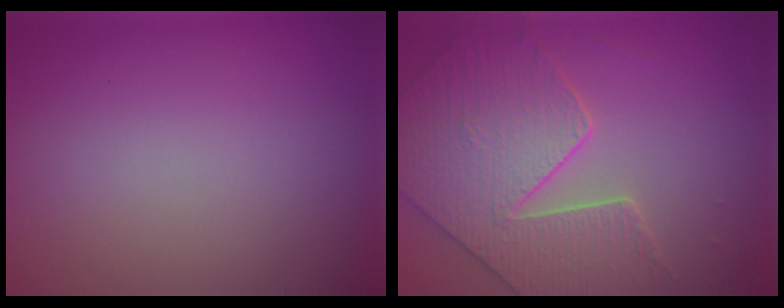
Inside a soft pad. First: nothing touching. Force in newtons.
{"total": 5.3, "press": 5.0, "slide": 1.8}